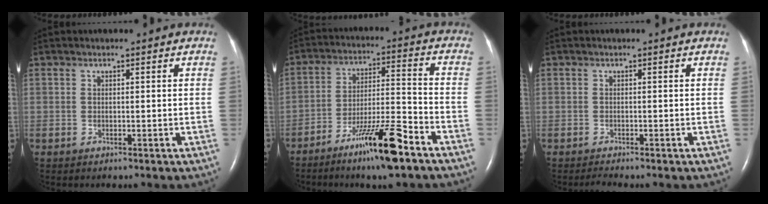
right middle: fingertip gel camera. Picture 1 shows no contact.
{"total": 11.6, "force": [-7.7, 0.6, 8.6], "torque": [-0.152, -0.015, -0.137]}
{"total": 0.7, "force": [-0.7, -0.2, 0.1], "torque": [-0.007, -0.004, -0.011]}